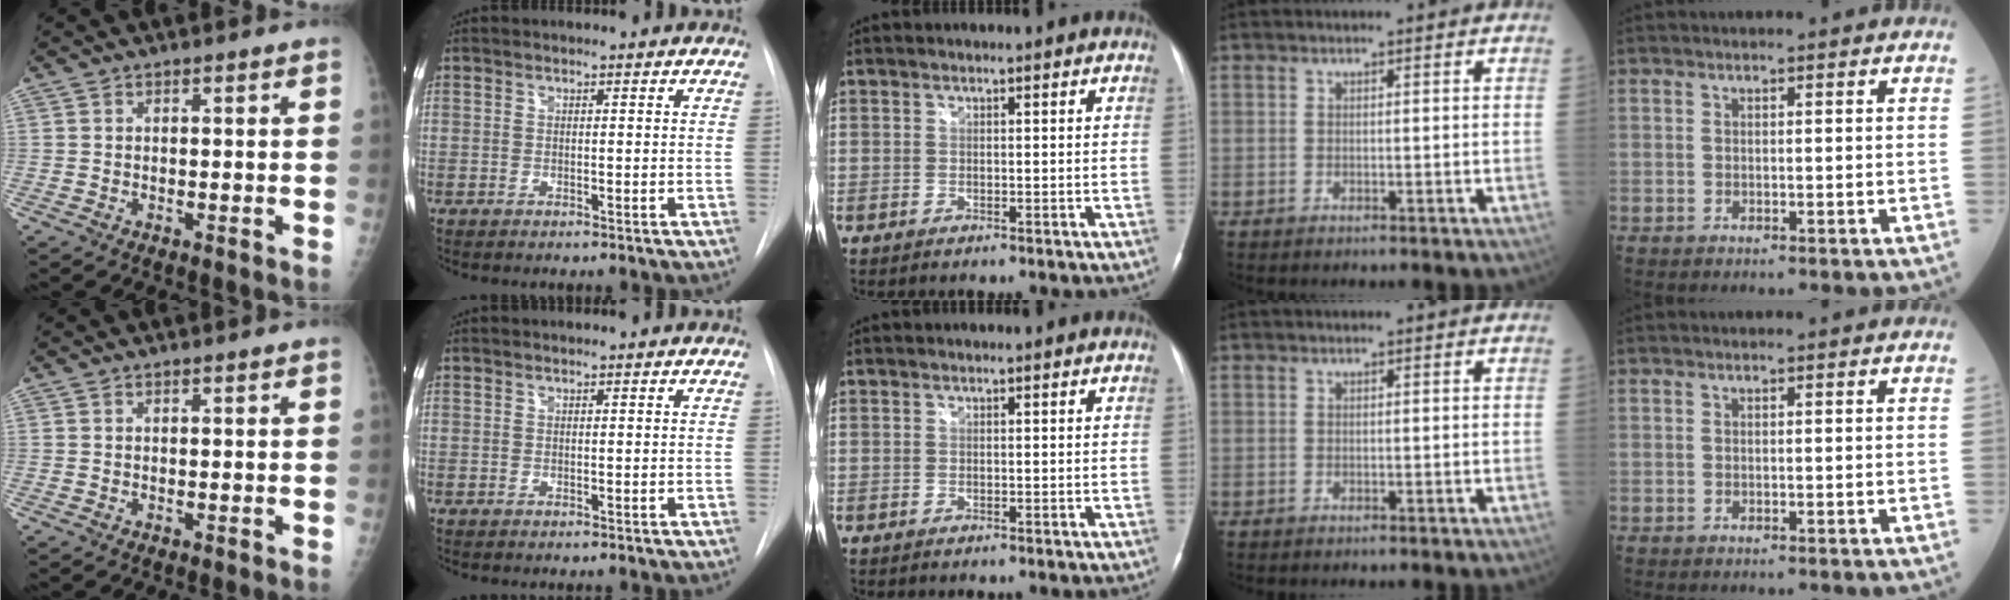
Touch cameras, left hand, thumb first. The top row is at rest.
{}